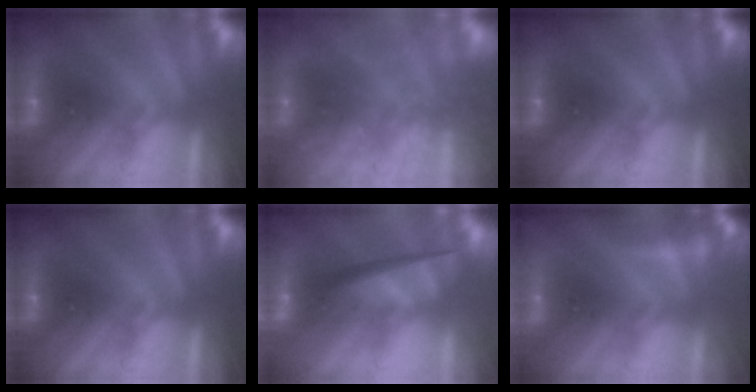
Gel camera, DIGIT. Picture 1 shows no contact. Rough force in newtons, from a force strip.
{"total": 2.4}
{"total": 0.0}
{"total": 0.0}
{"total": 7.1}
{"total": 2.9}